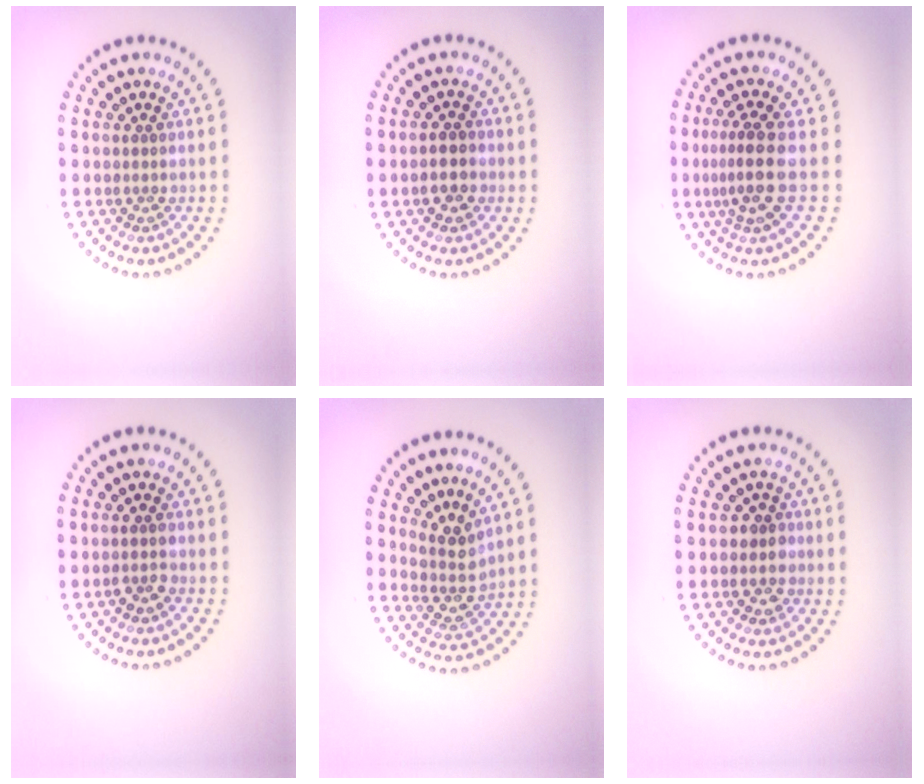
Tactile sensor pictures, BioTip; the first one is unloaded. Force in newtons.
{"total": 2.3, "press": 2.2, "slide": 0.5}
{"total": 3.2, "press": 2.4, "slide": 2.1}
{"total": 1.2, "press": 1.2, "slide": 0.3}
{"total": 2.8, "press": 2.0, "slide": 1.8}
{"total": 1.9, "press": 1.7, "slide": 0.8}